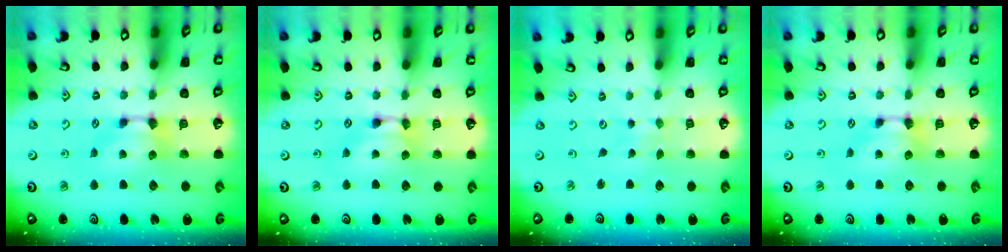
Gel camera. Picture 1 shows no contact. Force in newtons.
{"total": 1.6, "press": 1.6, "slide": 0.2}
{"total": 5.3, "press": 5.2, "slide": 0.2}
{"total": 0.0}